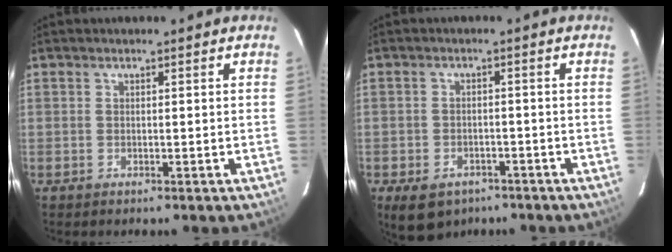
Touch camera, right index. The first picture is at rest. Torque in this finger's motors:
{"motor_torque": [0.58, -0.85, 0.14, 0.00]}